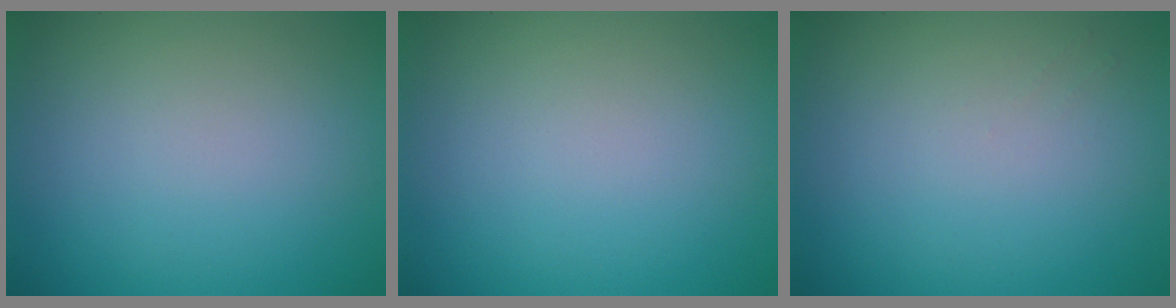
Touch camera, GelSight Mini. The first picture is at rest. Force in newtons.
{"total": 0.0}
{"total": 0.6, "press": 0.5, "slide": 0.3}